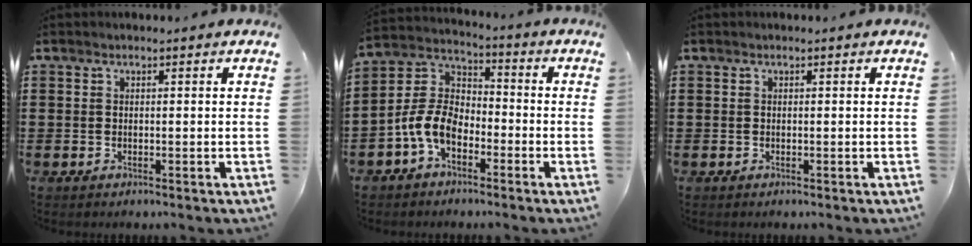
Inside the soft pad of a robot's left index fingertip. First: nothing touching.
{"total": 7.9, "force": [-4.4, 4.5, 4.8], "torque": [-0.134, 0.000, -0.097]}
{"total": 0.0}